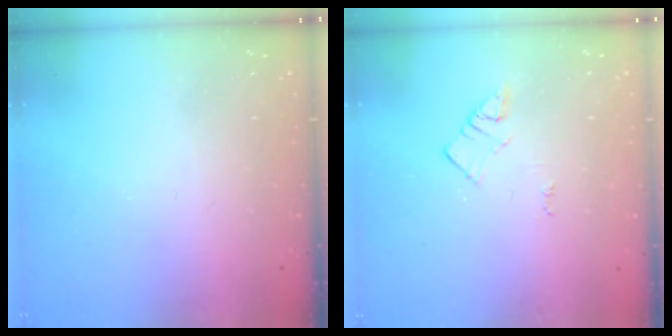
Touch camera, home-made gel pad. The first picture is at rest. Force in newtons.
{"total": 2.1, "press": 2.1, "slide": 0.3}